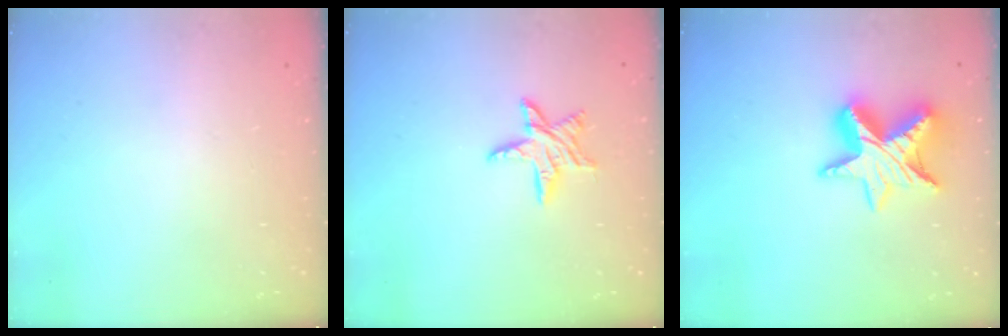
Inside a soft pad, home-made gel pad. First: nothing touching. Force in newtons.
{"total": 8.8, "press": 8.8, "slide": 0.6}
{"total": 12.9, "press": 12.9, "slide": 0.9}